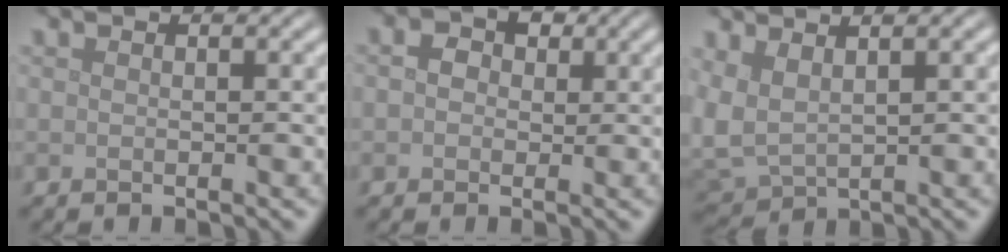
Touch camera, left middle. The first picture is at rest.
{"total": 2.3, "force": [0.4, 1.9, 1.2], "torque": [-0.017, 0.003, -0.004]}
{"total": 3.6, "force": [1.7, 1.6, 2.7], "torque": [-0.078, 0.002, 0.037]}